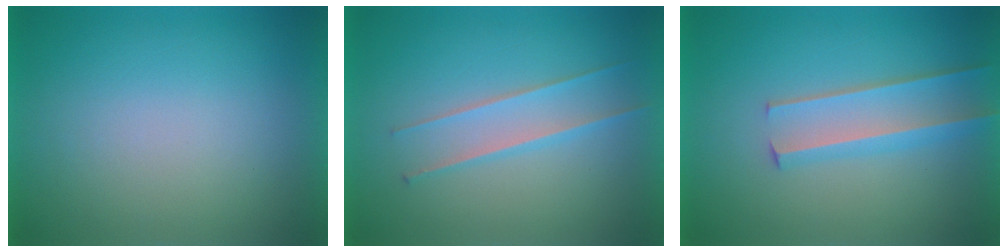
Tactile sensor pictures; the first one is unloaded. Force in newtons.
{"total": 2.3}
{"total": 2.9}